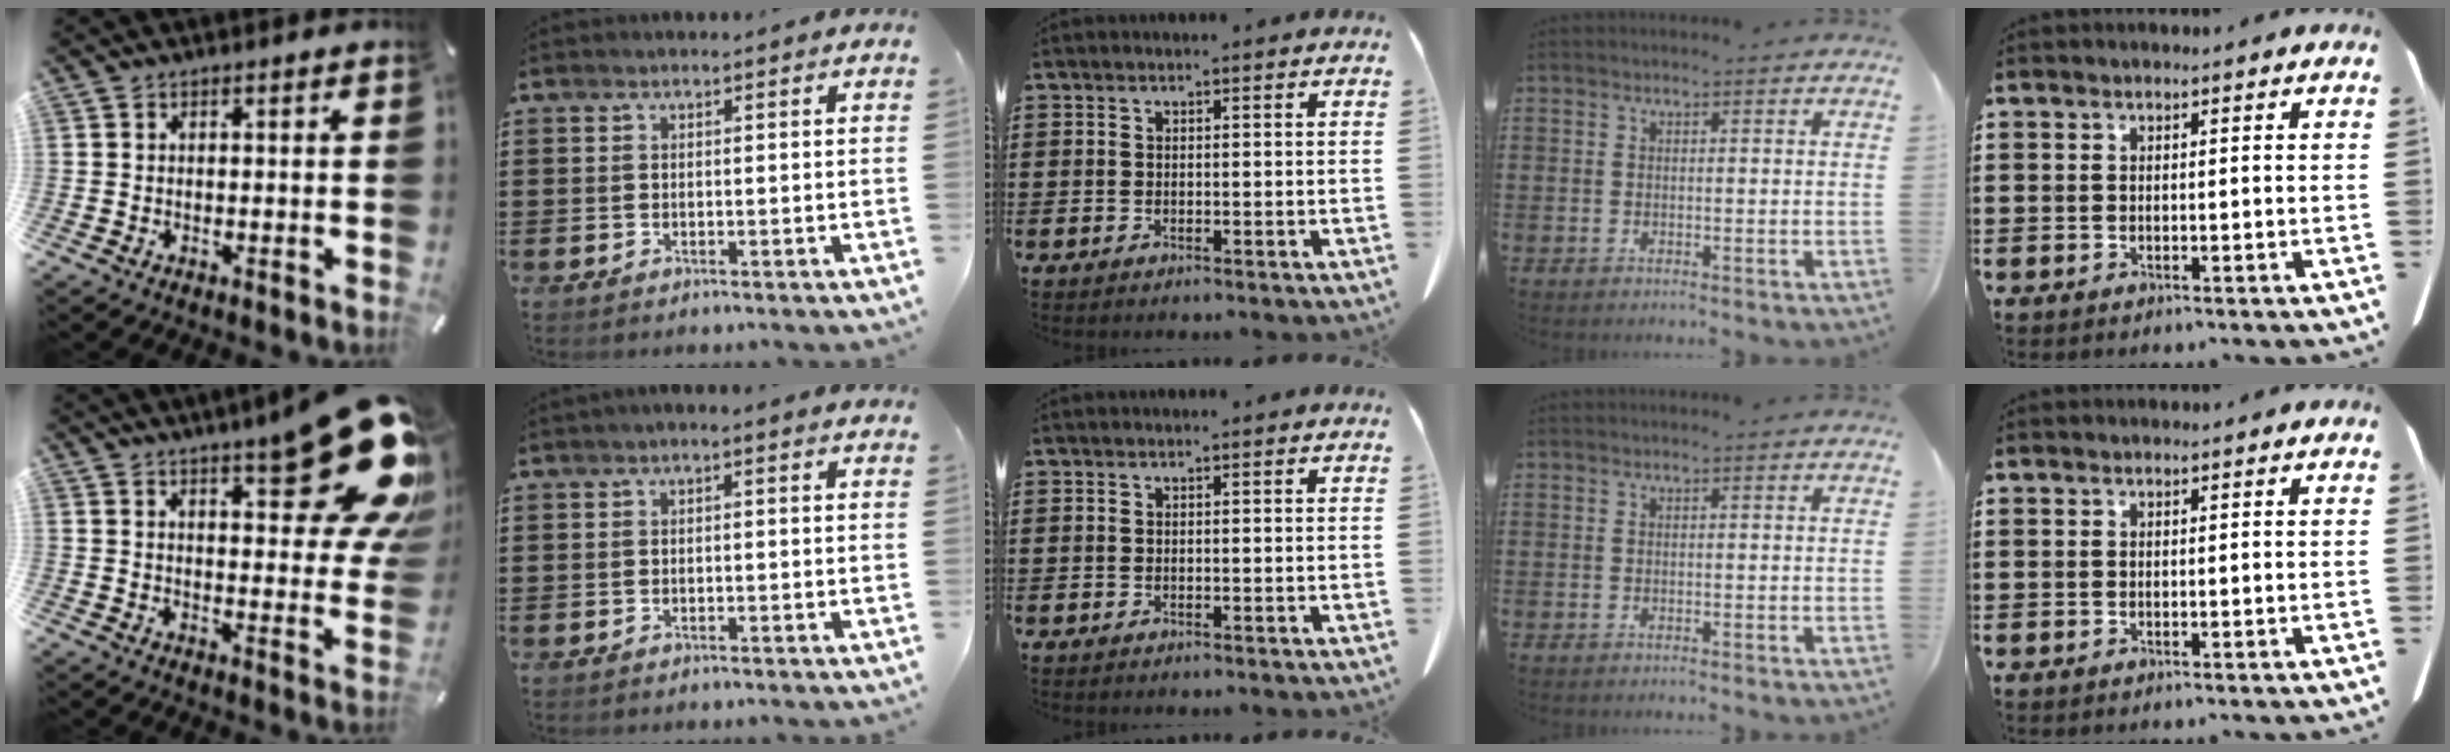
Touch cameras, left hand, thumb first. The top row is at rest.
{"thumb": {"total": 20.6, "force": [13.1, 6.4, 14.6], "torque": [-0.178, -0.099, 0.214]}, "index": {"total": 0.9, "force": [-0.6, 0.2, 0.6], "torque": [-0.011, -0.002, -0.012]}}